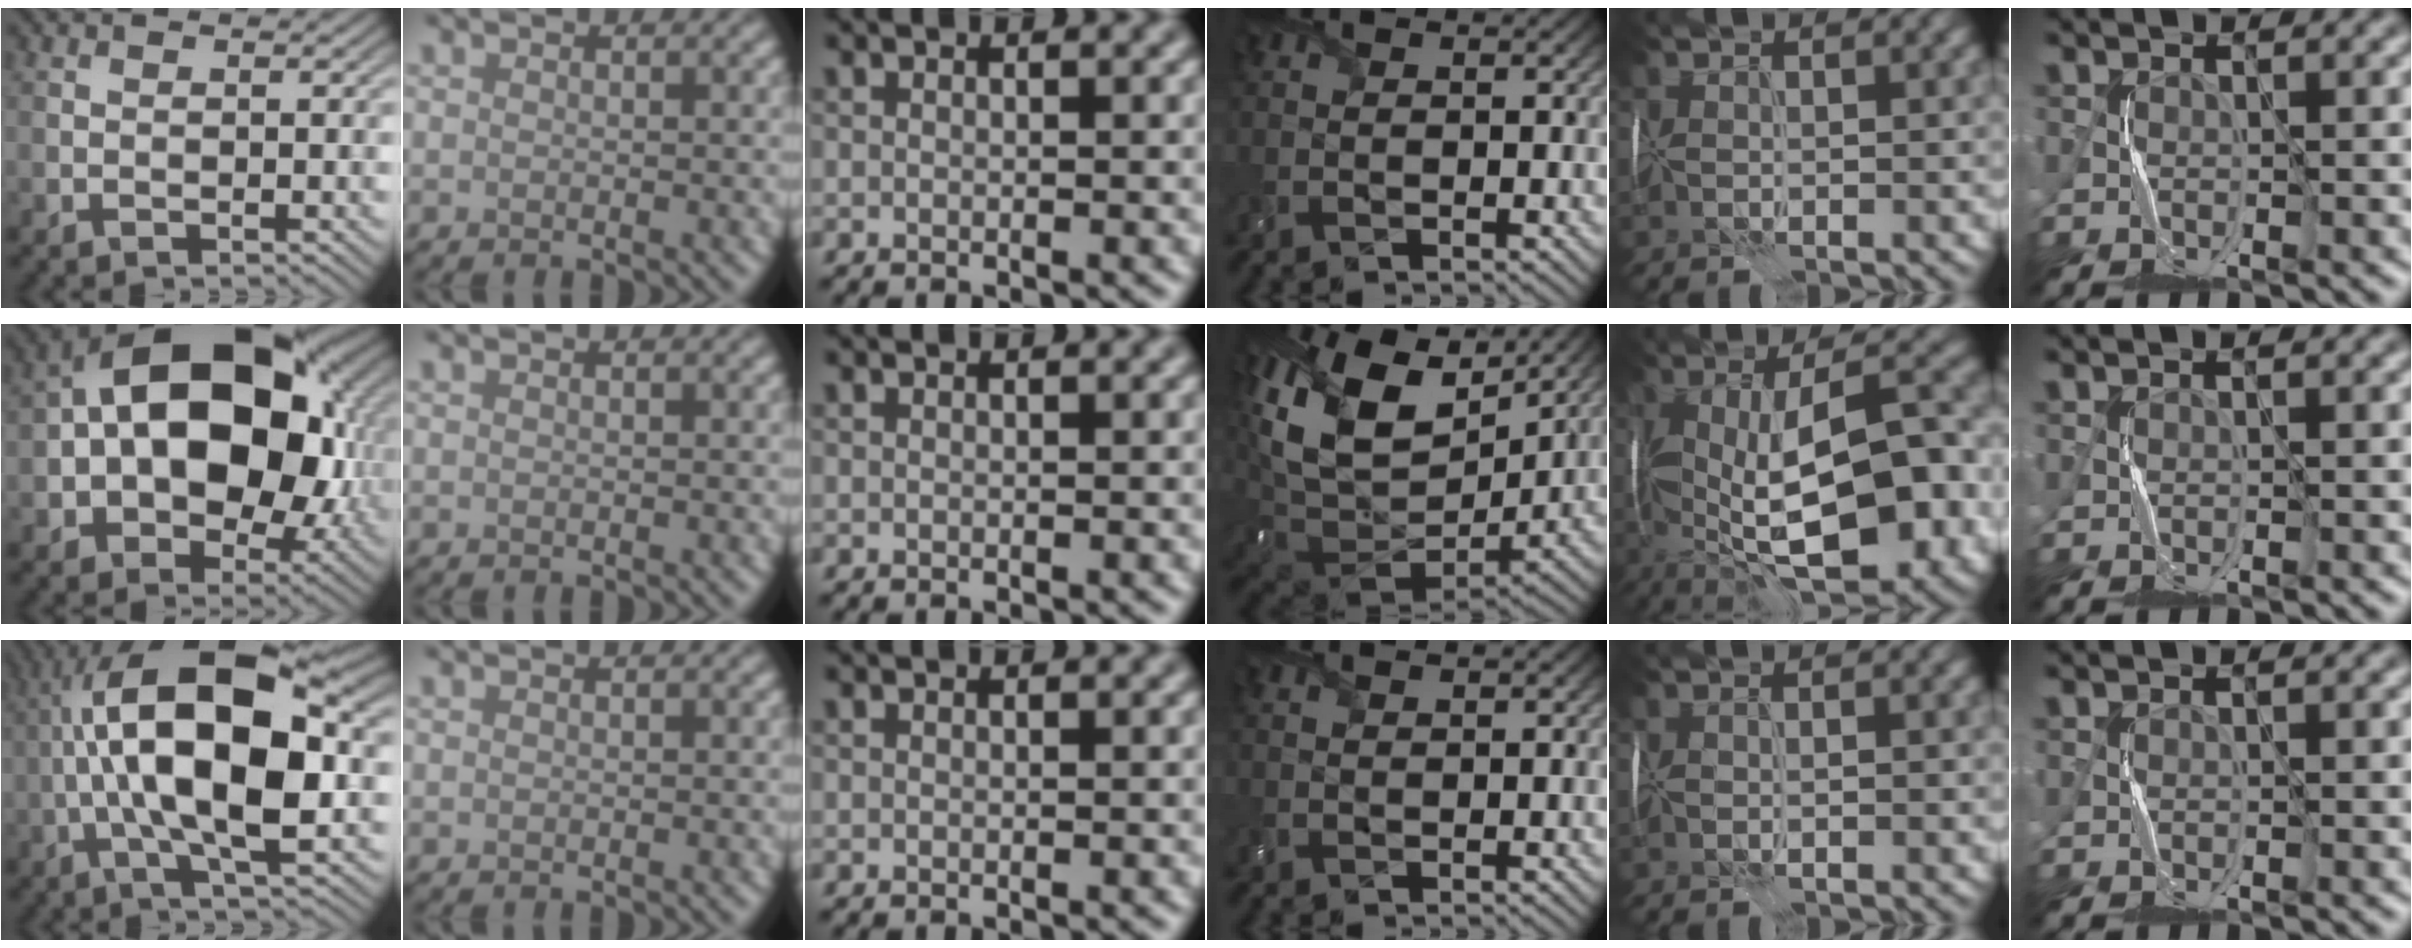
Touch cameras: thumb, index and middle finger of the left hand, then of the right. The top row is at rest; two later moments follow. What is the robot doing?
{"motion": "wrap", "object": "felt sheet"}